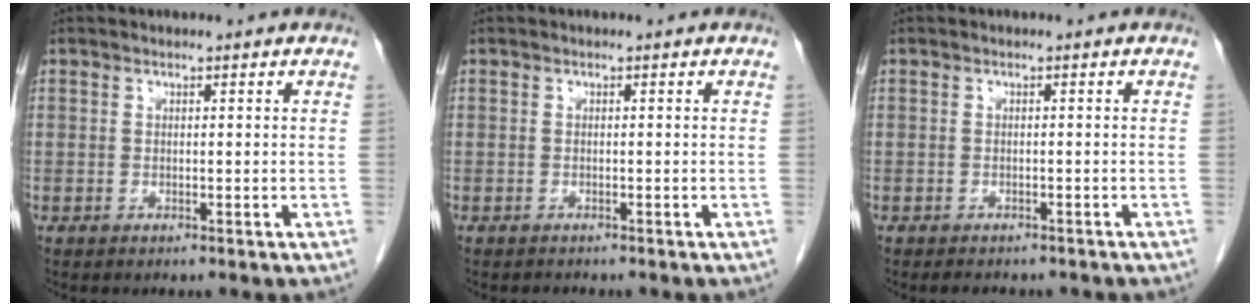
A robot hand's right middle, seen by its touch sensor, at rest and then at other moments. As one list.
[{"total": 0.6, "force": [-0.6, 0.2, 0.0], "torque": [-0.007, -0.001, -0.010]}, {"total": 4.5, "force": [-3.8, 1.7, 1.6], "torque": [-0.021, -0.003, -0.042]}]